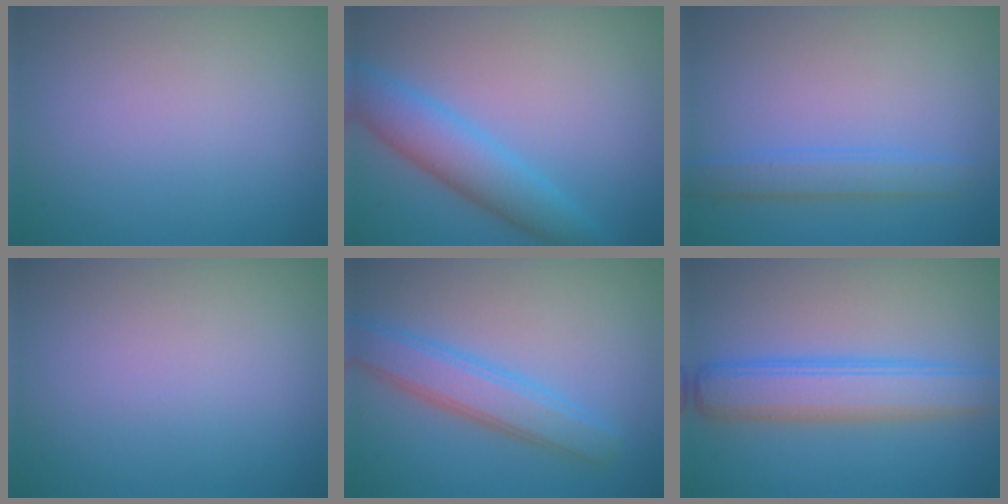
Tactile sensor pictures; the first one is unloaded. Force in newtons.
{"total": 4.7, "press": 4.7, "slide": 0.1}
{"total": 2.5, "press": 2.5, "slide": 0.2}
{"total": 0.0}
{"total": 4.2, "press": 4.2, "slide": 0.2}
{"total": 5.2, "press": 5.2, "slide": 0.1}